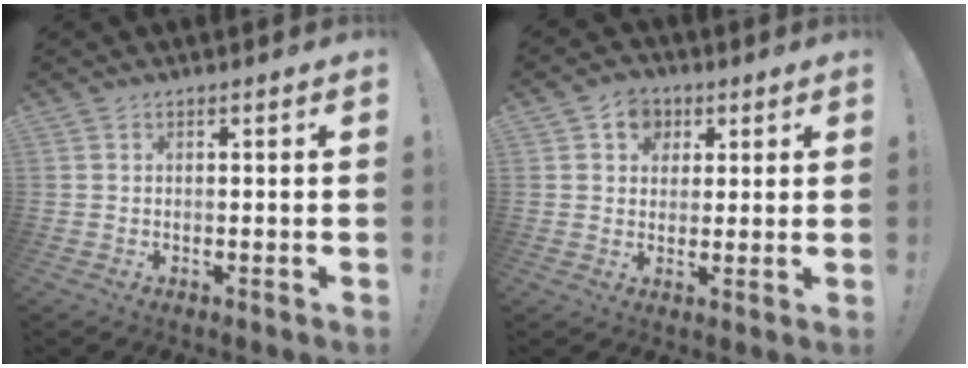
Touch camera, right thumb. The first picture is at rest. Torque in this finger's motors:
{"motor_torque": [0.17, 1.23, 0.05, 0.25, -0.03]}